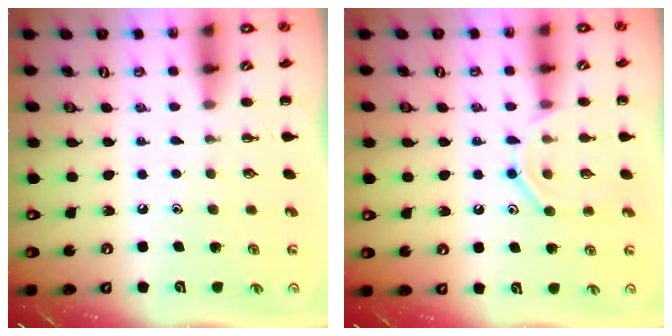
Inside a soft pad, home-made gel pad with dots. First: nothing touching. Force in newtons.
{"total": 10.0, "press": 9.9, "slide": 1.1}